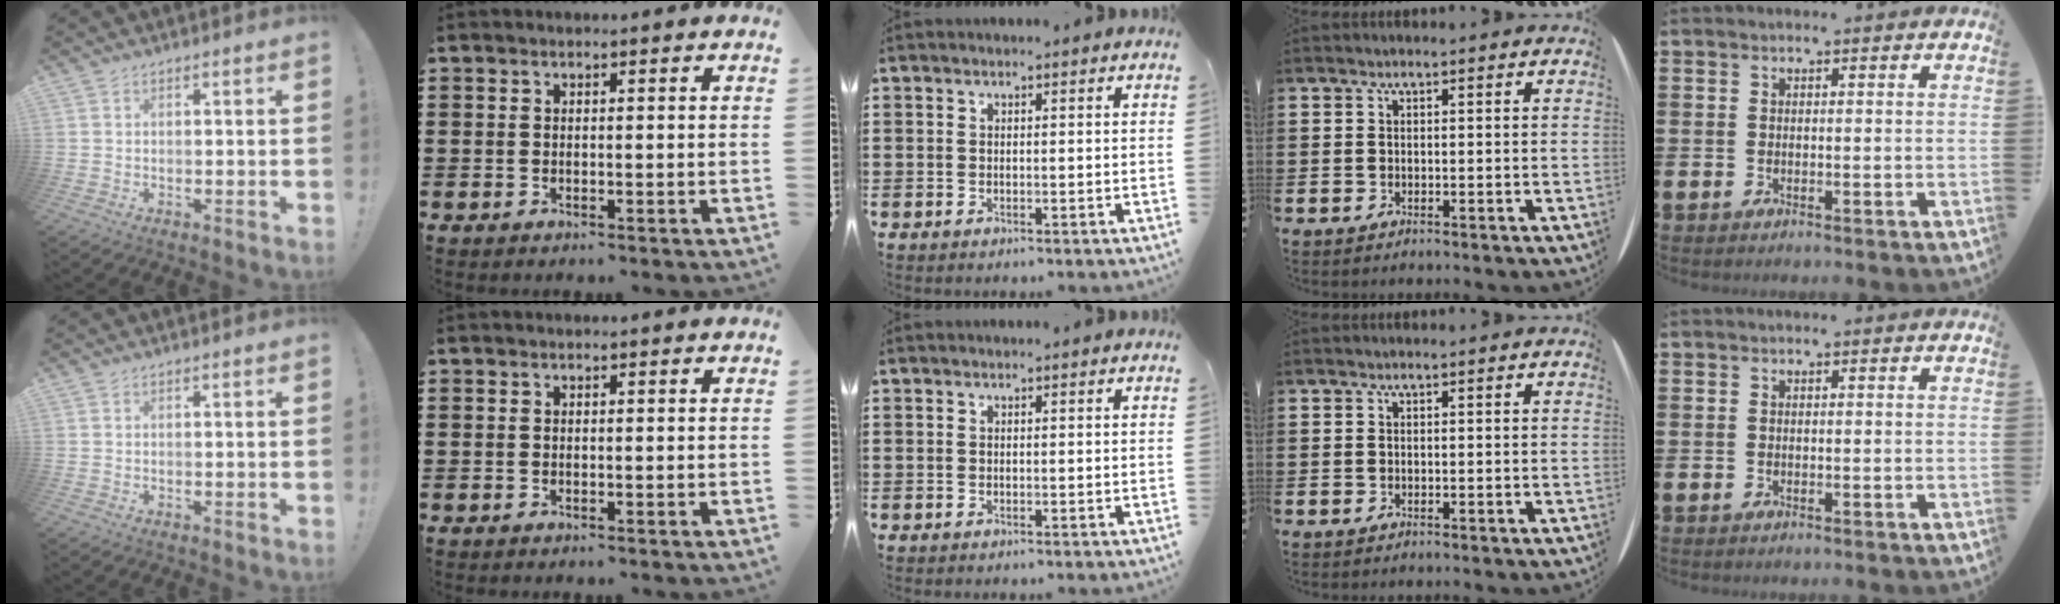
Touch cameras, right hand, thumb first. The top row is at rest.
{}